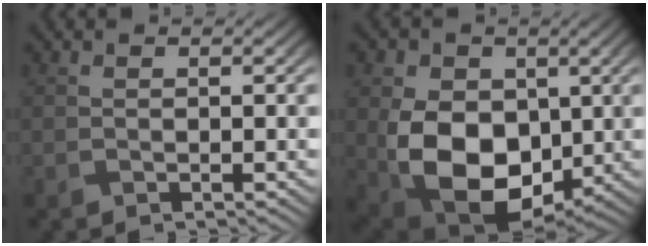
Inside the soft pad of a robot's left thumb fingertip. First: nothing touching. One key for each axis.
{"total": 13.7, "fx": -0.9, "fy": 9.7, "fz": 9.6, "tx": -0.198, "ty": -0.025, "tz": -0.017}